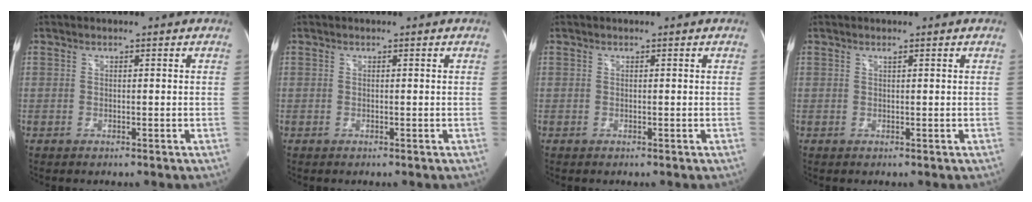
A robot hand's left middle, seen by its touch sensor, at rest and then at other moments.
{"total": 0.0}
{"total": 0.0}
{"total": 0.0}